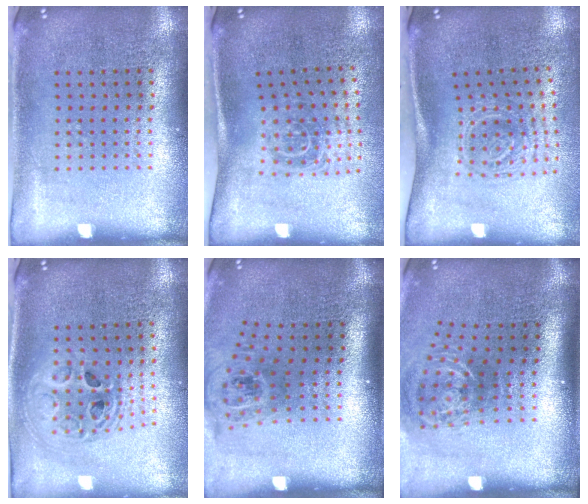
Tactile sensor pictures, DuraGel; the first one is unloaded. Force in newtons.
{"total": 1.7, "press": 1.2, "slide": 1.3}
{"total": 1.8, "press": 1.3, "slide": 1.3}
{"total": 1.9, "press": 1.6, "slide": 1.1}
{"total": 1.7, "press": 1.2, "slide": 1.2}
{"total": 2.2, "press": 1.3, "slide": 1.7}